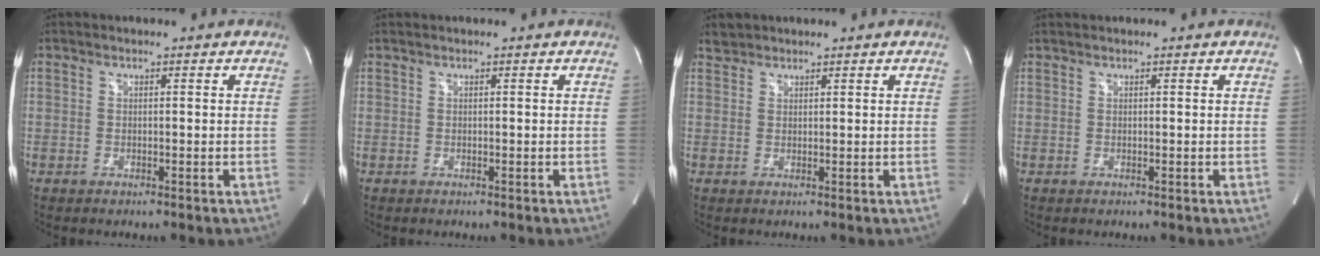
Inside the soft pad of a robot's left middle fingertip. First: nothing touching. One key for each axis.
{"total": 0.0}
{"total": 1.7, "fx": 1.5, "fy": 0.7, "fz": -0.2, "tx": 0.002, "ty": 0.008, "tz": 0.027}
{"total": 0.6, "fx": 0.6, "fy": 0.0, "fz": 0.2, "tx": -0.009, "ty": 0.015, "tz": 0.018}